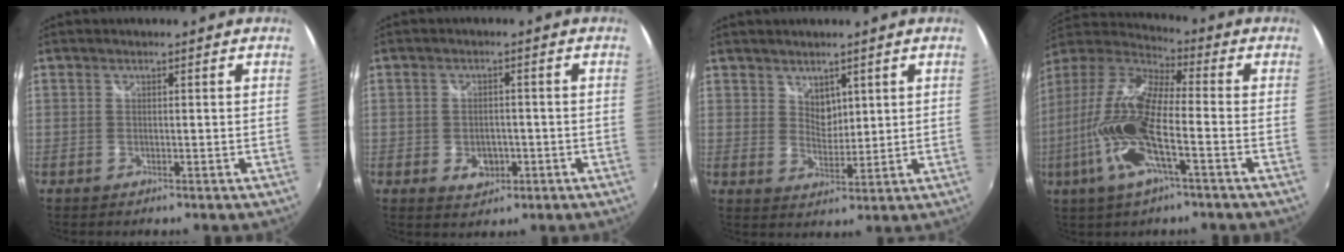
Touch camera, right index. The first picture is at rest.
{"total": 5.0, "force": [-1.6, 3.8, 2.8], "torque": [-0.056, -0.003, -0.020]}
{"total": 3.7, "force": [2.5, 2.4, 1.4], "torque": [-0.014, 0.000, 0.047]}
{"total": 17.7, "force": [-5.1, 4.5, 16.3], "torque": [-0.338, -0.014, -0.109]}